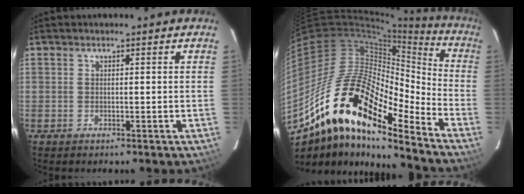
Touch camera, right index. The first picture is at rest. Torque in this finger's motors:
{"motor_torque": [1.73, -0.40, 1.05, 0.18]}